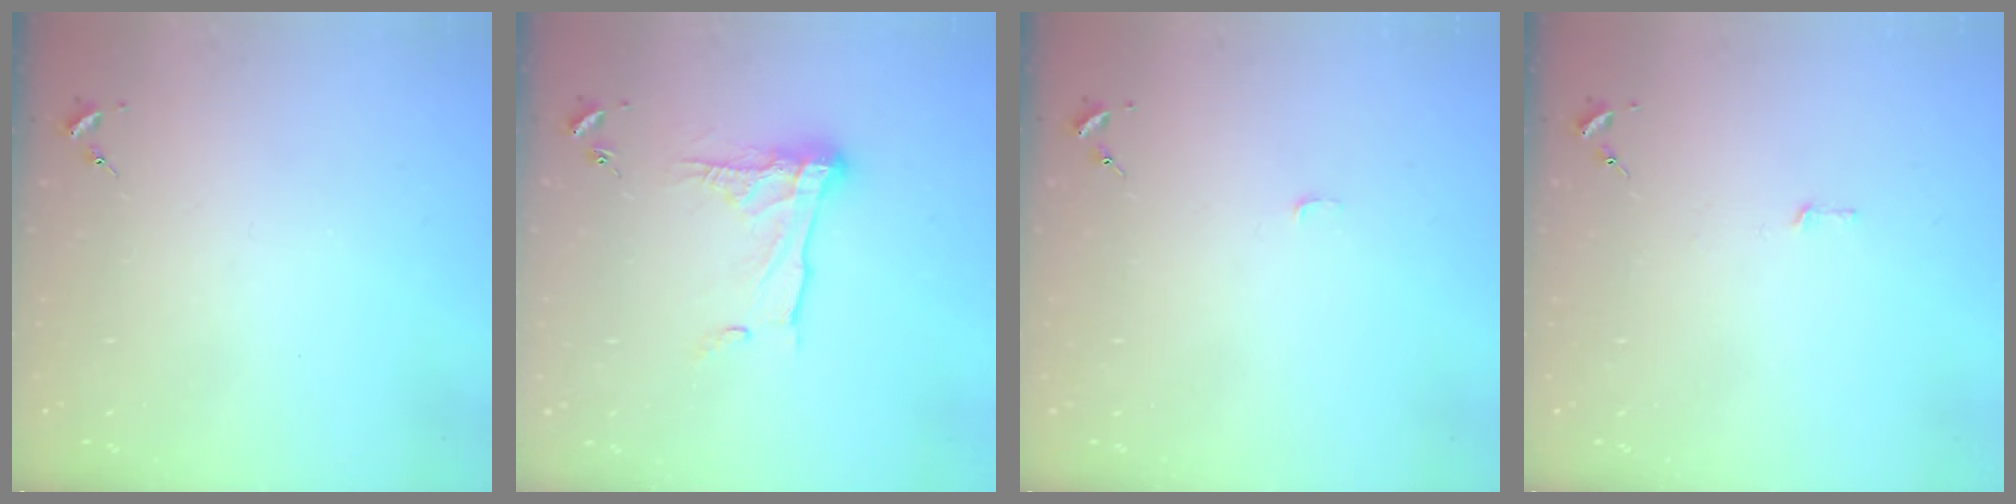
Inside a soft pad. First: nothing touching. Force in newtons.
{"total": 13.3, "press": 13.3, "slide": 1.1}
{"total": 2.7, "press": 2.7, "slide": 0.3}
{"total": 2.8, "press": 2.8, "slide": 0.2}